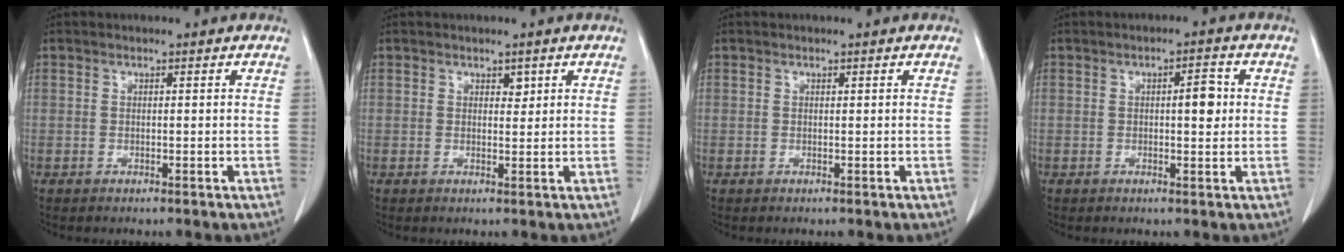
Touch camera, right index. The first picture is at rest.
{"total": 1.2, "force": [0.7, 0.7, 0.6], "torque": [-0.005, -0.004, 0.009]}
{"total": 0.0}
{"total": 3.5, "force": [0.5, 1.0, 3.3], "torque": [-0.047, 0.003, 0.005]}